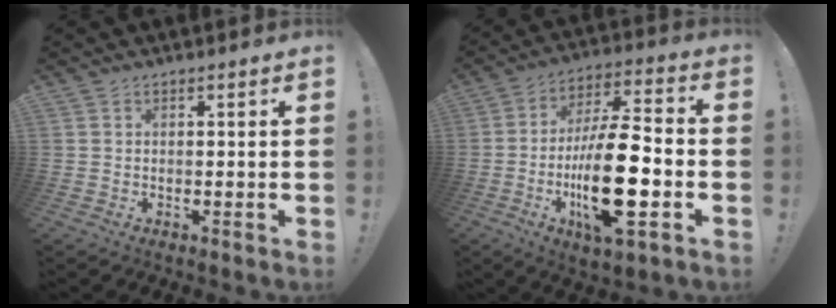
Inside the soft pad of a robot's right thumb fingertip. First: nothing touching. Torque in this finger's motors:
{"motor_torque": [2.49, 2.52, 0.33, -0.05, 0.72]}